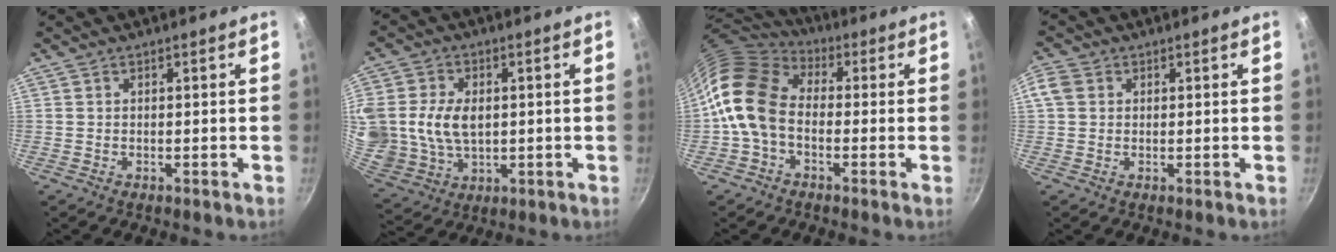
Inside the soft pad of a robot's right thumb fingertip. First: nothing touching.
{"total": 16.7, "force": [1.9, 12.4, 10.9], "torque": [-0.239, -0.004, 0.046]}
{"total": 12.9, "force": [-1.4, 9.2, 9.0], "torque": [-0.148, 0.029, -0.052]}
{"total": 3.6, "force": [0.8, 3.0, 1.9], "torque": [-0.033, 0.004, 0.007]}